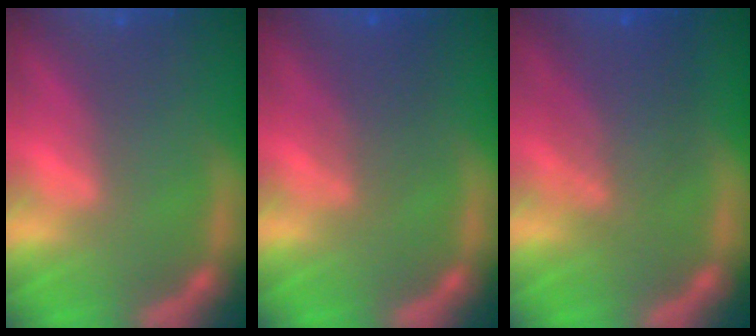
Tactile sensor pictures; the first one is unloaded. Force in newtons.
{"total": 3.1}
{"total": 5.1}